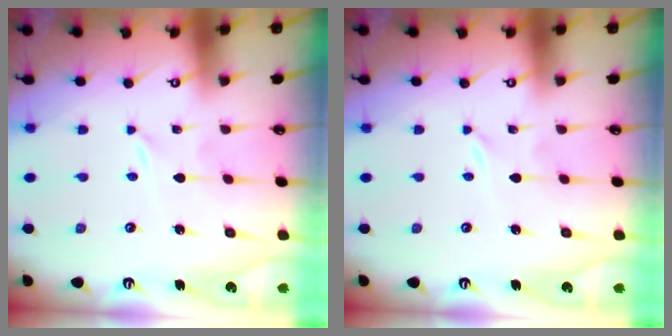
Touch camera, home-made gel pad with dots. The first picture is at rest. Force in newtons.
{"total": 0.0}